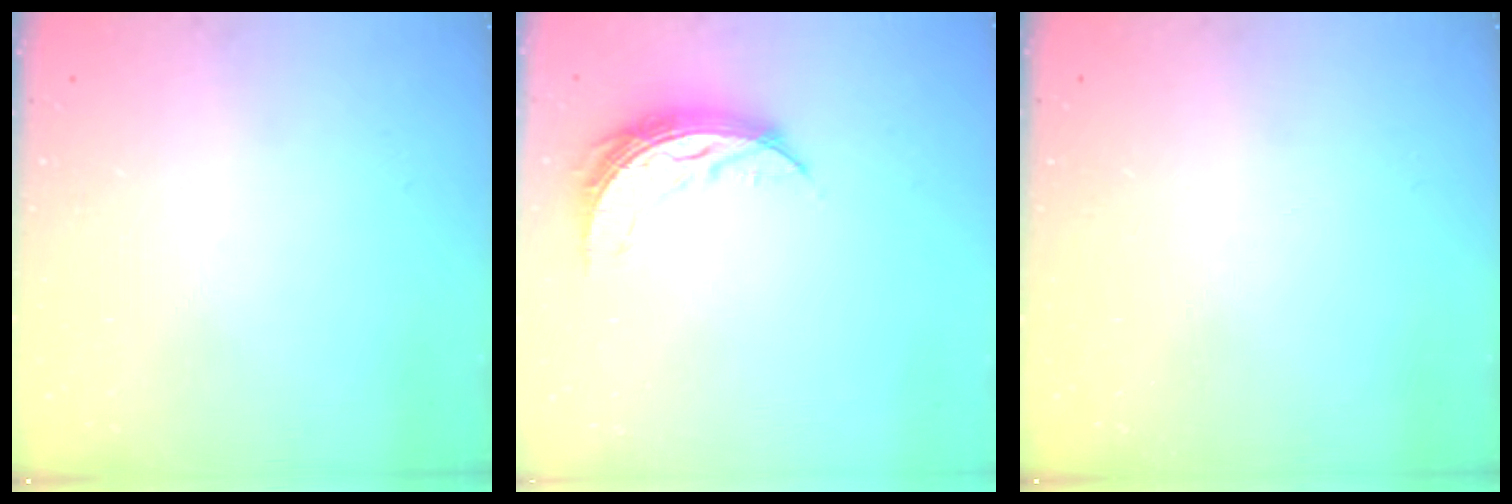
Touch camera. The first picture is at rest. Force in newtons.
{"total": 7.7, "press": 7.6, "slide": 0.6}
{"total": 0.0}